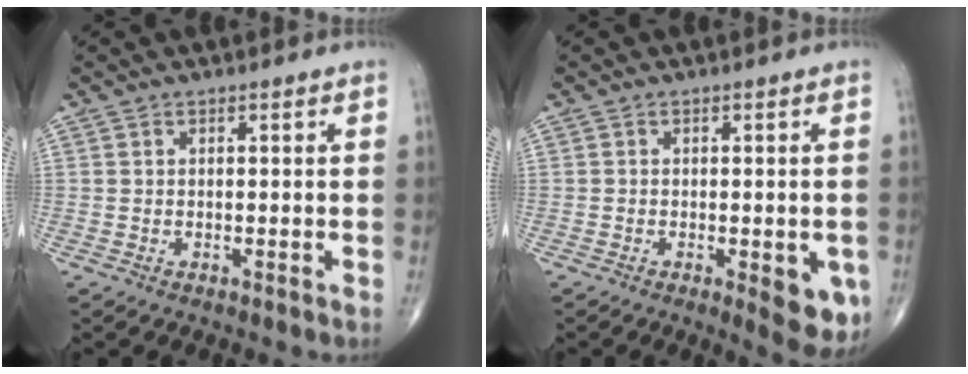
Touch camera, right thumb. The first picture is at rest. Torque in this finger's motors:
{"motor_torque": [0.82, 1.61, 0.42, -0.33, 0.21]}